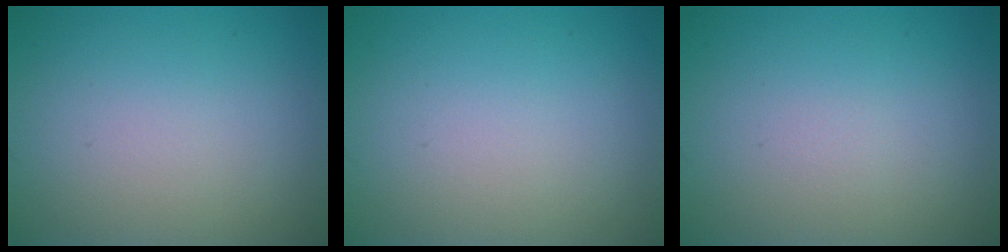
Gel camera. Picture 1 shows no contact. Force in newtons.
{"total": 0.0}
{"total": 0.0}